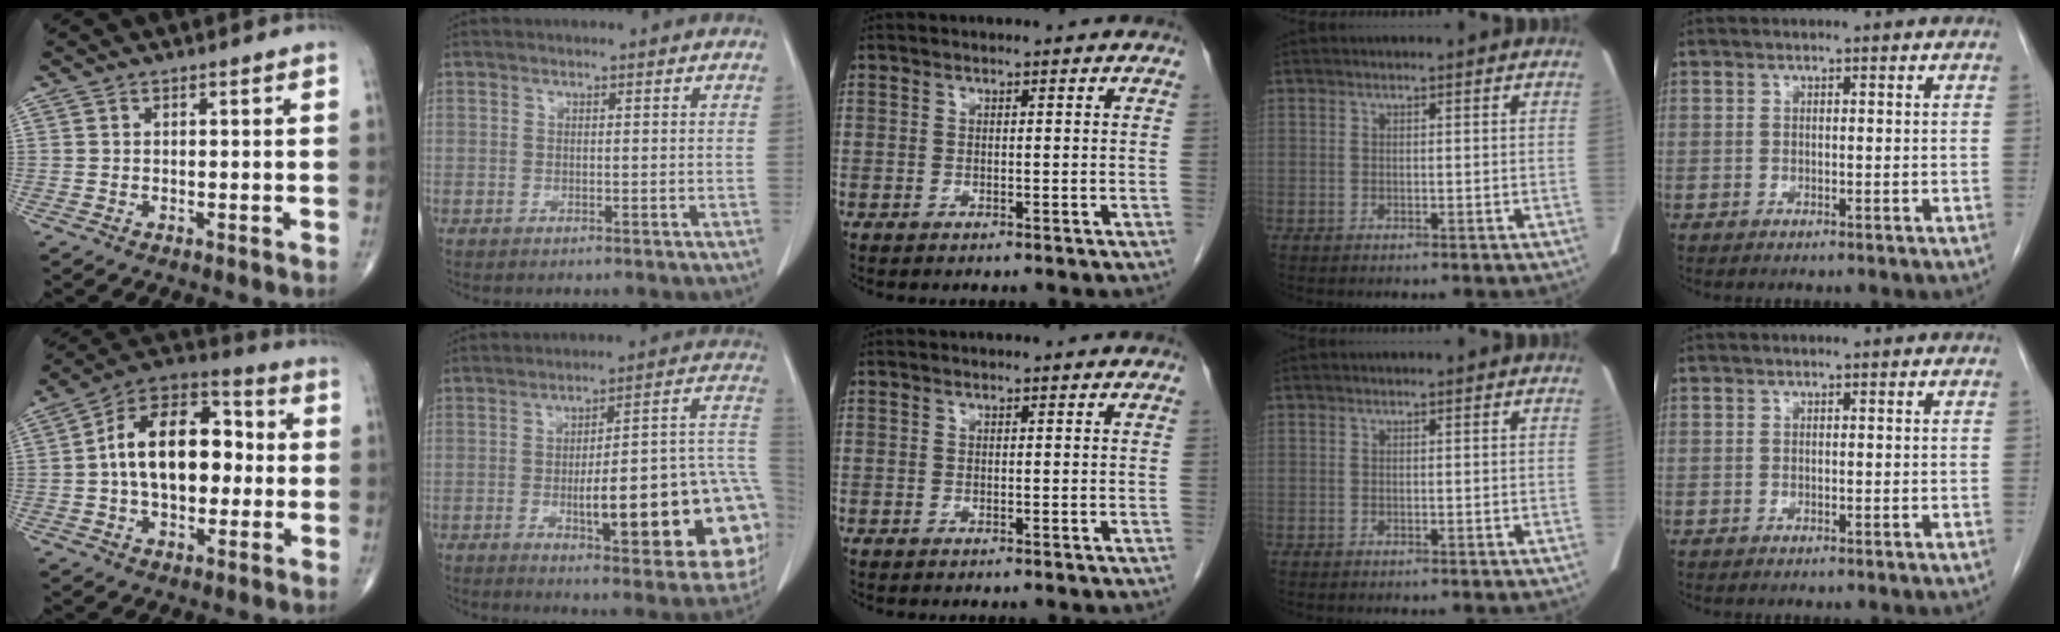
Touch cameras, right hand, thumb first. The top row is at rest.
{"thumb": {"total": 17.8, "force": [0.3, 10.9, 14.1], "torque": [-0.204, 0.037, -0.005]}, "index": {"total": 23.3, "force": [-5.7, 5.0, 22.0], "torque": [-0.207, 0.025, -0.063]}}